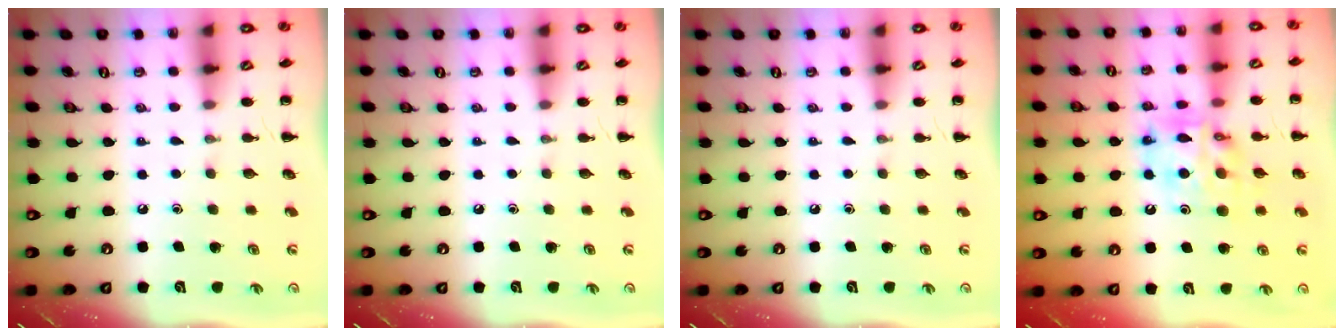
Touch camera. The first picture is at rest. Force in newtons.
{"total": 0.0}
{"total": 0.0}
{"total": 11.7, "press": 11.2, "slide": 3.2}